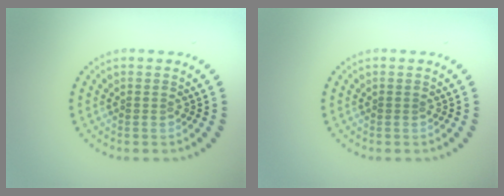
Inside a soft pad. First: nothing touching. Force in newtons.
{"total": 0.0}